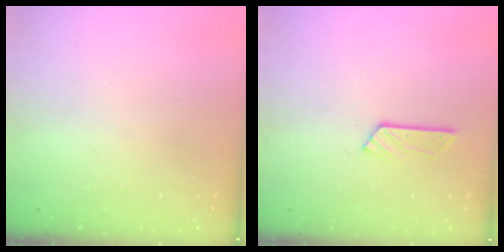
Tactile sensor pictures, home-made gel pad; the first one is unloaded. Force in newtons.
{"total": 4.0, "press": 4.0, "slide": 0.3}